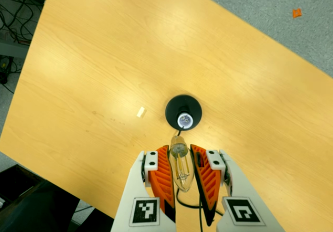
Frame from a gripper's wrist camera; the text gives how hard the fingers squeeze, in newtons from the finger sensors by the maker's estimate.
{"total": 20.8, "left": 22.5, "right": 19.1}